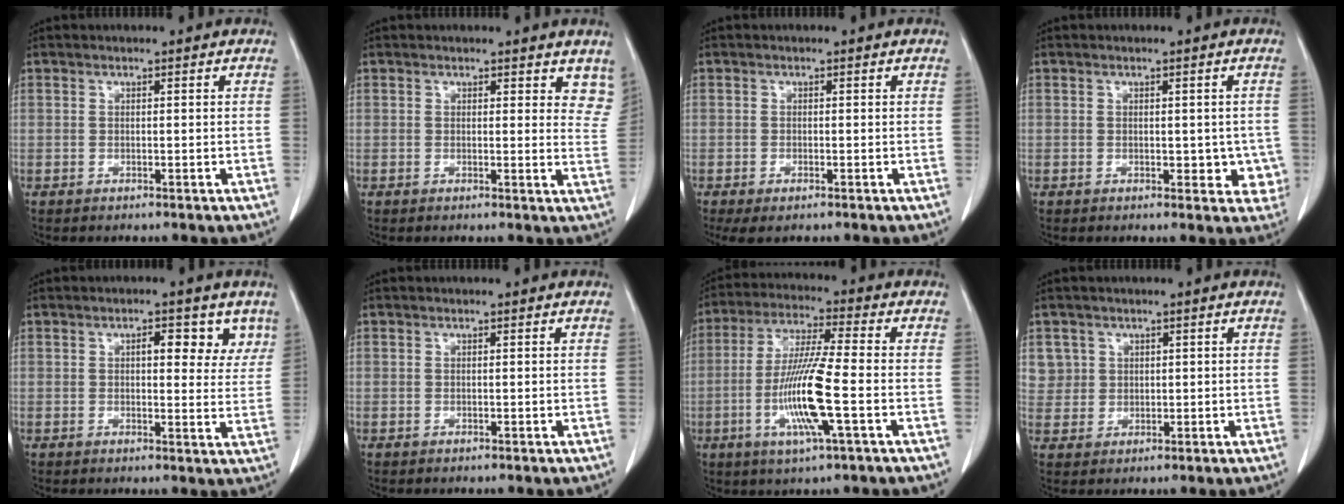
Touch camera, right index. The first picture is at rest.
{"total": 6.1, "force": [5.1, 2.4, 2.1], "torque": [0.002, -0.017, 0.038]}
{"total": 2.4, "force": [-1.4, 0.8, 1.7], "torque": [-0.028, -0.004, -0.016]}
{"total": 4.1, "force": [-0.5, 2.5, 3.2], "torque": [-0.017, 0.004, -0.001]}
{"total": 6.1, "force": [3.1, 2.8, 4.5], "torque": [-0.039, 0.006, 0.034]}
{"total": 0.0}
{"total": 12.2, "force": [-3.2, 0.1, 11.8], "torque": [-0.237, -0.013, -0.066]}
{"total": 3.7, "force": [1.5, 3.4, -0.3], "torque": [0.026, 0.003, 0.027]}